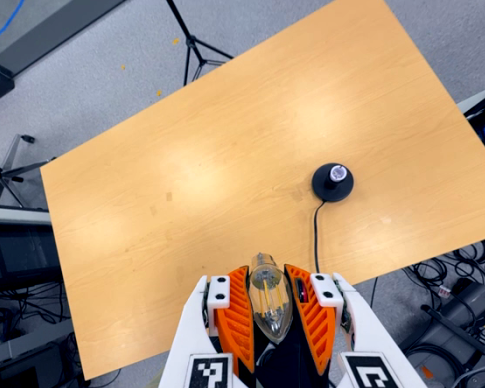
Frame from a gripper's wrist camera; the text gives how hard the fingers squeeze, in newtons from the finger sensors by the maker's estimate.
{"total": 22.7, "left": 24.7, "right": 20.7}